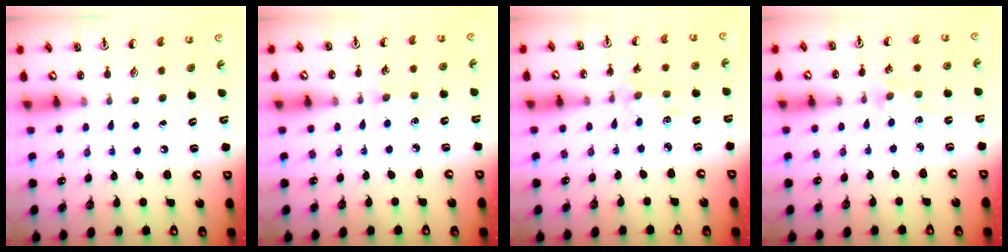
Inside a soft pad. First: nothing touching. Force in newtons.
{"total": 2.8, "press": 2.8, "slide": 0.4}
{"total": 1.8, "press": 1.8, "slide": 0.2}
{"total": 2.2, "press": 2.1, "slide": 0.3}